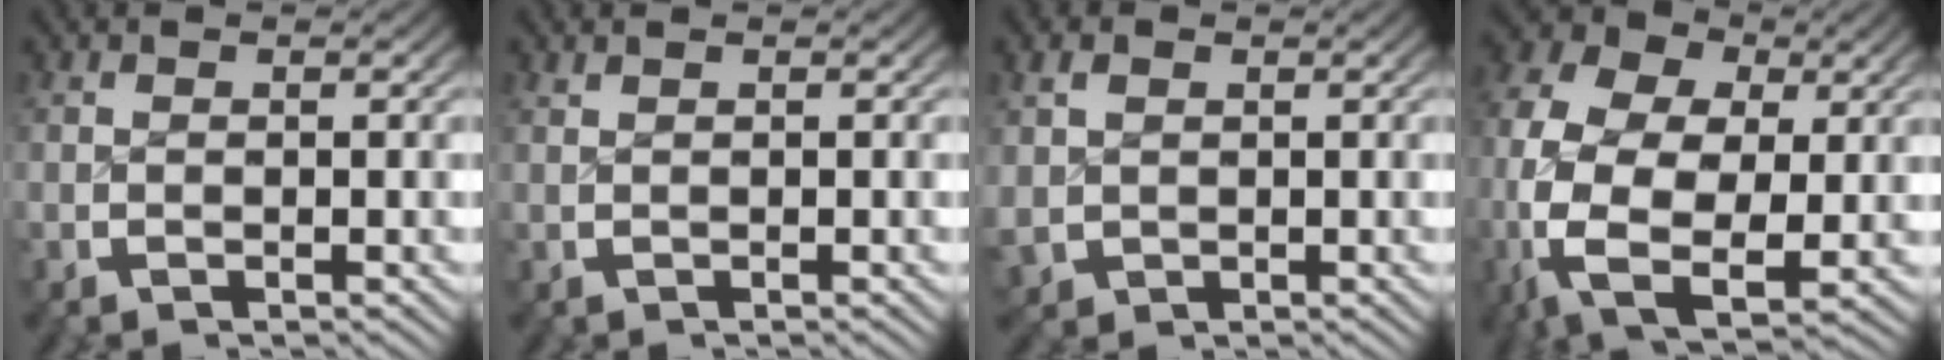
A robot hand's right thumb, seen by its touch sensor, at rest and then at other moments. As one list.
[{"total": 0.6, "force": [0.4, -0.5, 0.1], "torque": [0.001, 0.002, 0.010]}, {"total": 2.6, "force": [0.4, 2.4, 0.8], "torque": [-0.022, -0.011, 0.020]}, {"total": 13.7, "force": [-1.7, 9.8, 9.4], "torque": [-0.229, -0.064, -0.013]}]